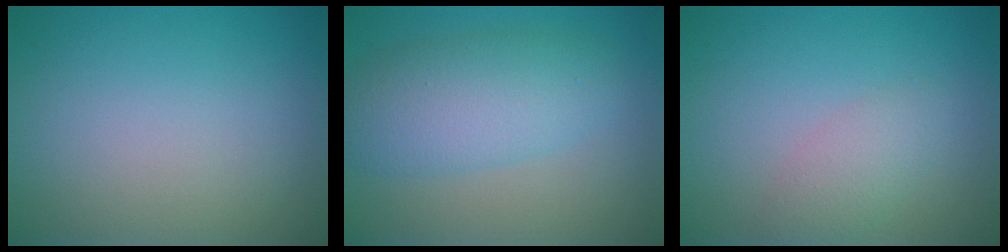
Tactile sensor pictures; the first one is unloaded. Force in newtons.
{"total": 5.9, "press": 5.9, "slide": 0.1}
{"total": 2.2, "press": 2.2, "slide": 0.1}